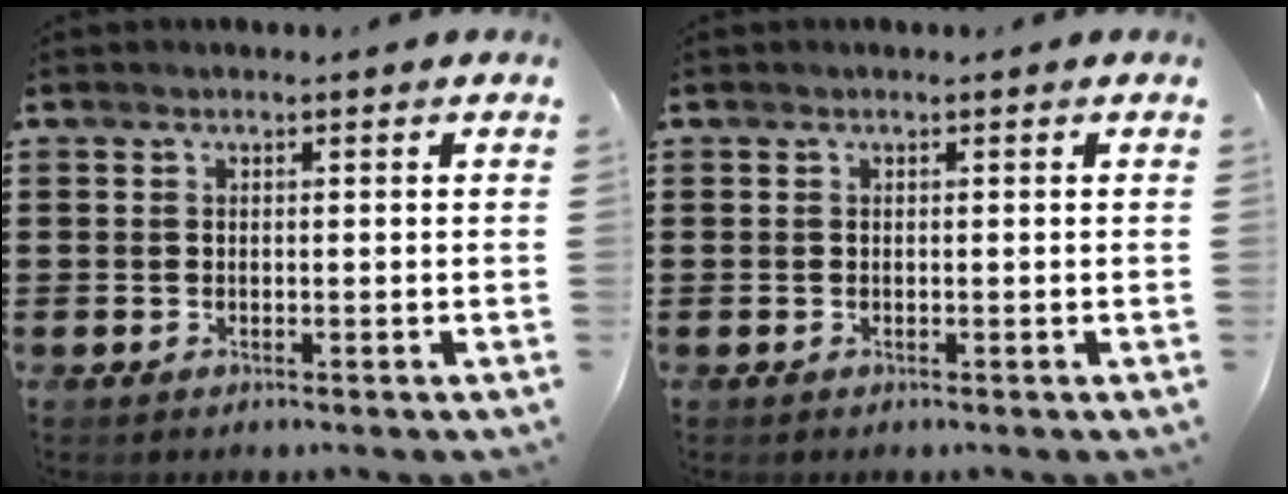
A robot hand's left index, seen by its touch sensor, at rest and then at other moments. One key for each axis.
{"total": 0.0}